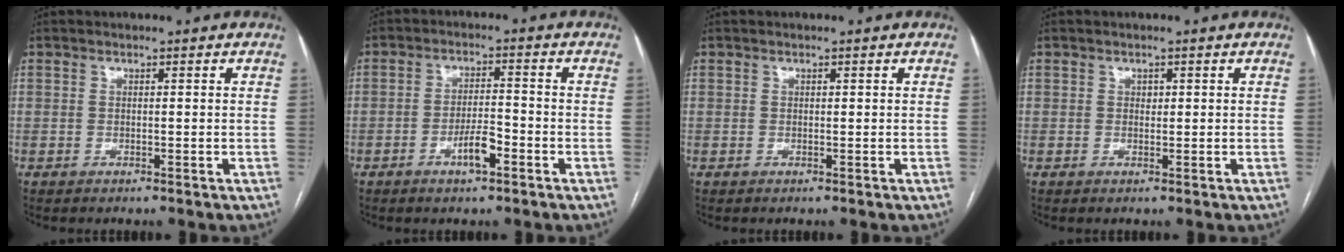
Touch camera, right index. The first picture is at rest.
{"total": 4.6, "force": [-2.4, 1.0, 3.8], "torque": [-0.071, 0.002, -0.043]}
{"total": 0.0}
{"total": 0.8, "force": [0.2, 0.6, 0.4], "torque": [-0.004, 0.002, 0.005]}